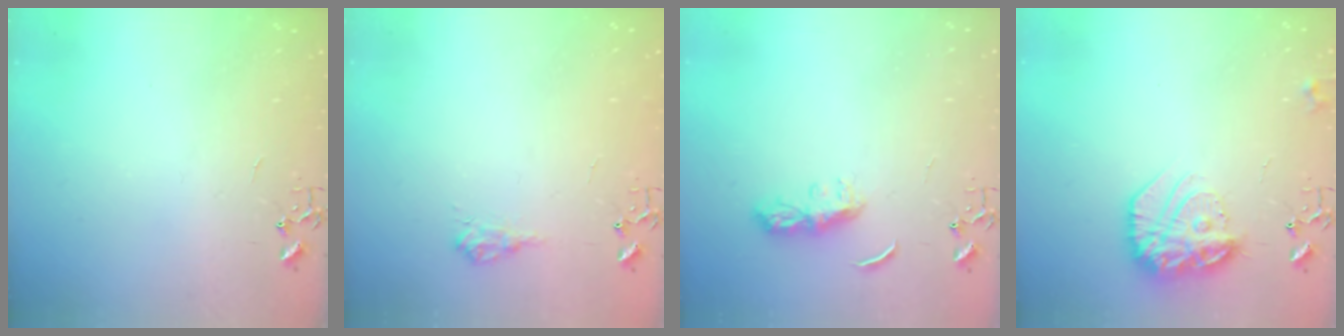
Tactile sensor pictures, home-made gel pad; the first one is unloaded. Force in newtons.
{"total": 8.5, "press": 8.5, "slide": 0.8}
{"total": 6.5, "press": 6.4, "slide": 0.6}
{"total": 17.3, "press": 17.3, "slide": 1.3}